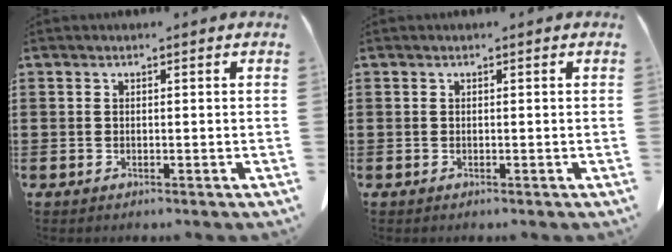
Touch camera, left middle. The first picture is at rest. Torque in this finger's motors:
{"motor_torque": [0.00, 0.00, 0.00, 0.00]}